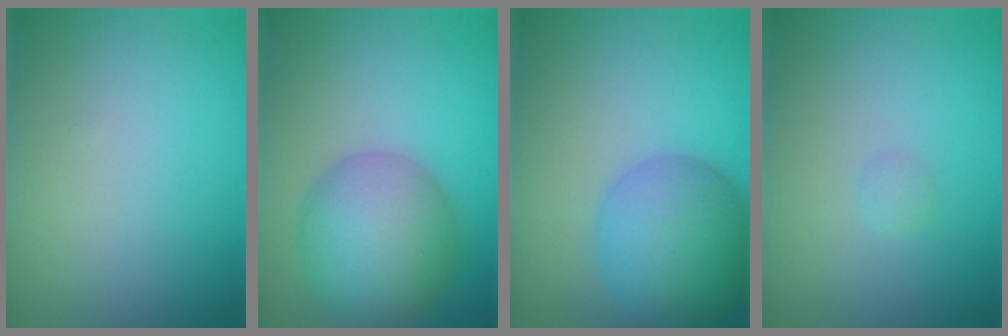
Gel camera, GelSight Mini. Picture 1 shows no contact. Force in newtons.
{"total": 7.8, "press": 7.8, "slide": 0.2}
{"total": 7.2, "press": 7.2, "slide": 0.2}
{"total": 0.5, "press": 0.5, "slide": 0.0}